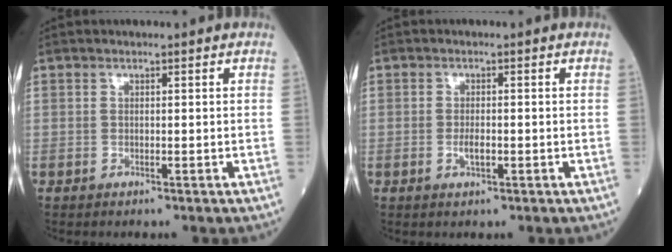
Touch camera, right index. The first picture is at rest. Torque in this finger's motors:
{"motor_torque": [0.30, -0.21, 0.18, 0.05]}